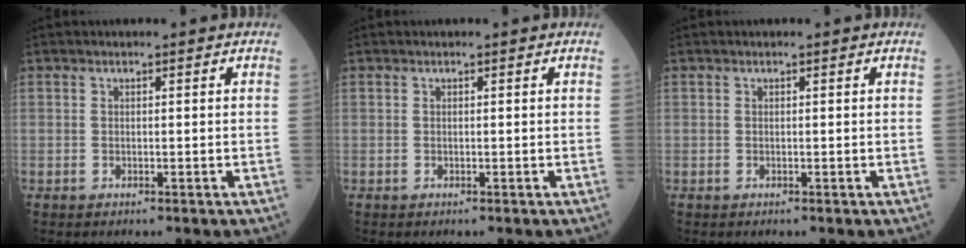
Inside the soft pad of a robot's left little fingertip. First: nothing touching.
{"total": 0.0}
{"total": 0.0}